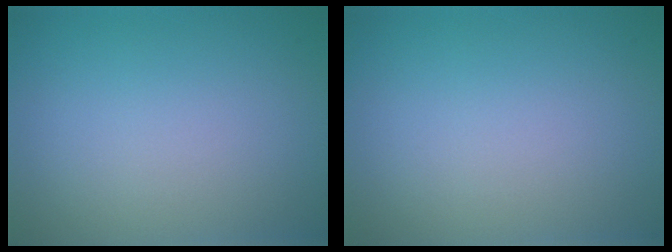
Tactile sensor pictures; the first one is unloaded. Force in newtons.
{"total": 0.0}